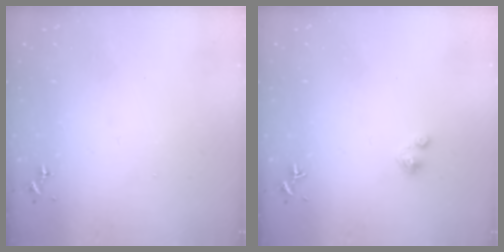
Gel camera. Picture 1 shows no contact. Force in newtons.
{"total": 2.8, "press": 2.8, "slide": 0.3}